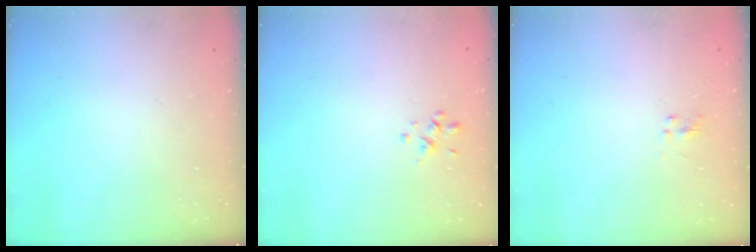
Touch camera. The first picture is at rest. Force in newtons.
{"total": 0.6, "press": 0.2, "slide": 0.5}
{"total": 1.3, "press": 1.2, "slide": 0.6}